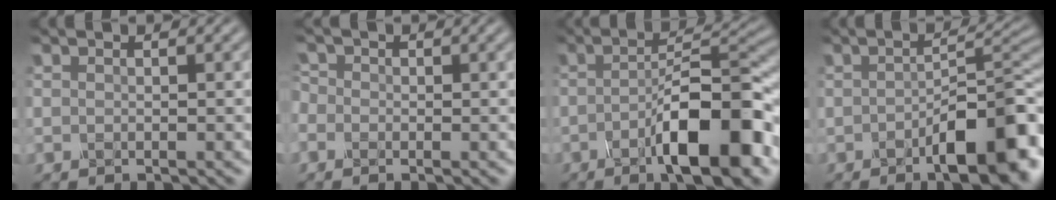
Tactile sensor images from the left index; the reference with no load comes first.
{"total": 0.8, "force": [-0.3, 0.6, -0.2], "torque": [-0.001, 0.000, -0.007]}
{"total": 9.7, "force": [-3.8, 2.3, 8.7], "torque": [-0.129, 0.013, -0.060]}
{"total": 8.1, "force": [-3.5, 2.6, 6.9], "torque": [-0.096, 0.002, -0.044]}